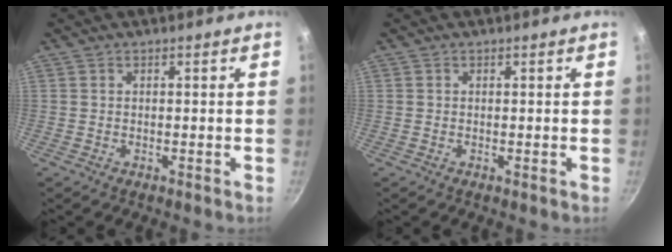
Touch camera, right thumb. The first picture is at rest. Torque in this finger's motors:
{"motor_torque": [0.23, 0.06, -0.20, -0.01, -0.03]}